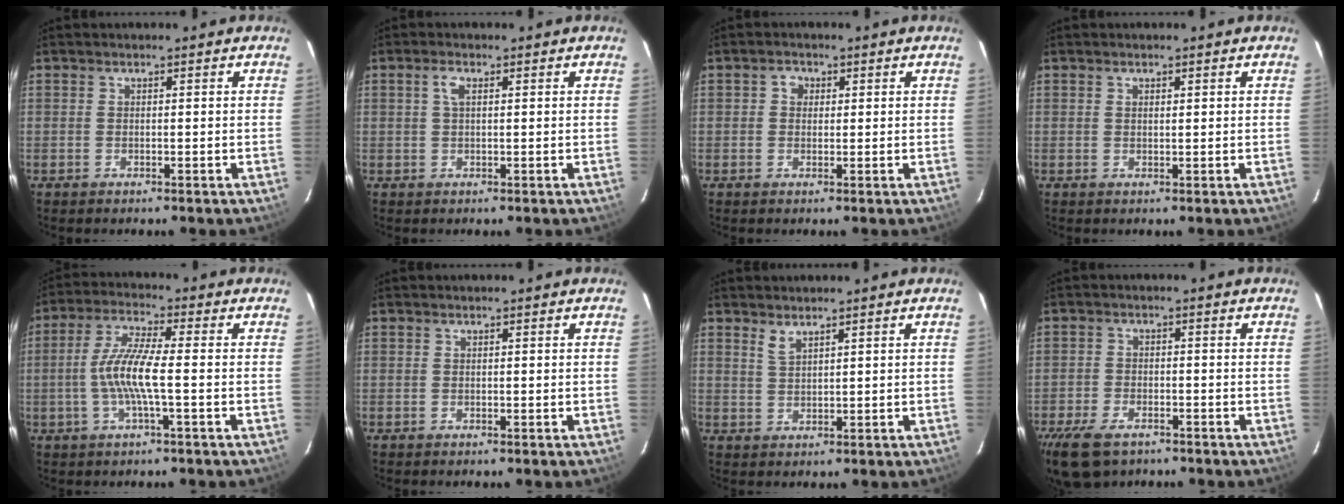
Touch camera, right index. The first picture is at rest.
{"total": 1.9, "force": [0.6, 0.8, 1.7], "torque": [-0.036, 0.006, 0.011]}
{"total": 2.0, "force": [0.4, 1.9, 0.7], "torque": [-0.009, 0.010, 0.004]}
{"total": 0.6, "force": [0.3, 0.3, 0.5], "torque": [-0.009, 0.002, 0.006]}
{"total": 8.2, "force": [-1.6, 0.7, 8.1], "torque": [-0.172, 0.004, -0.033]}
{"total": 0.0}
{"total": 2.0, "force": [1.6, 0.4, 1.0], "torque": [-0.020, 0.000, 0.031]}
{"total": 9.6, "force": [-6.6, 4.9, 5.0], "torque": [-0.131, -0.017, -0.121]}